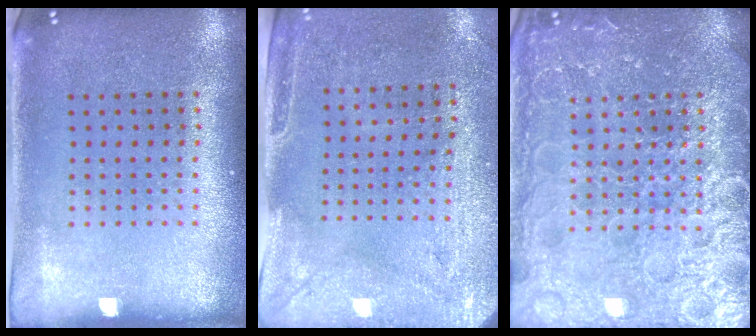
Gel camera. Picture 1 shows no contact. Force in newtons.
{"total": 3.0, "press": 2.3, "slide": 1.8}
{"total": 6.7, "press": 6.7, "slide": 0.8}